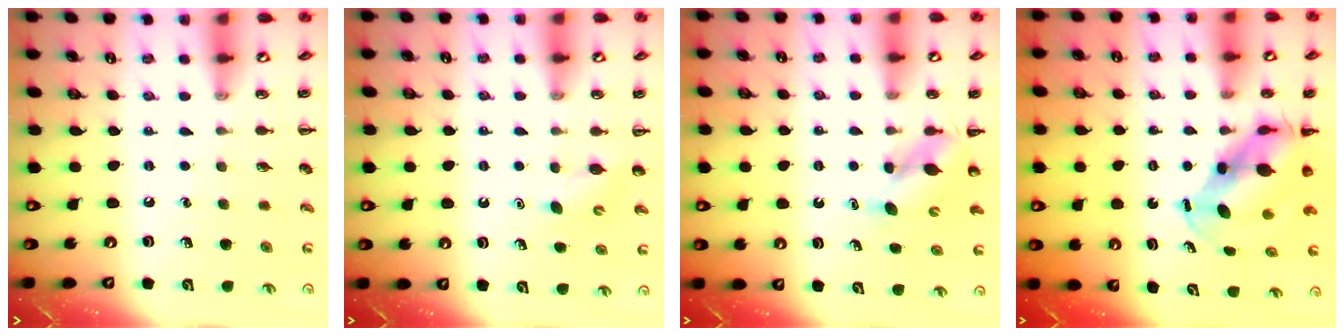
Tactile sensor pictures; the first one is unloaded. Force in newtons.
{"total": 3.4, "press": 3.2, "slide": 1.0}
{"total": 5.2, "press": 5.1, "slide": 0.7}
{"total": 7.8, "press": 7.6, "slide": 2.1}